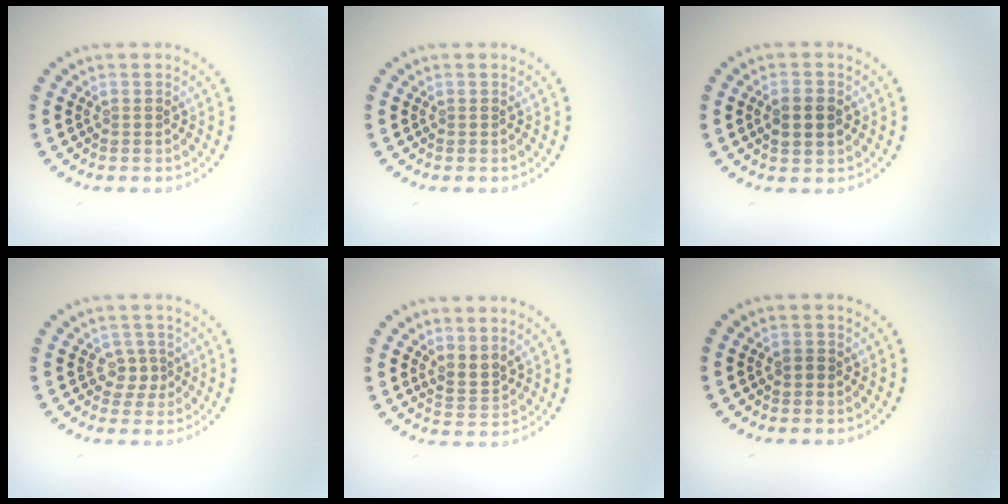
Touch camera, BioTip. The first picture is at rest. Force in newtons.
{"total": 0.0}
{"total": 2.4, "press": 2.4, "slide": 0.2}
{"total": 1.8, "press": 1.4, "slide": 1.2}
{"total": 2.1, "press": 1.5, "slide": 1.4}
{"total": 0.8, "press": 0.7, "slide": 0.2}